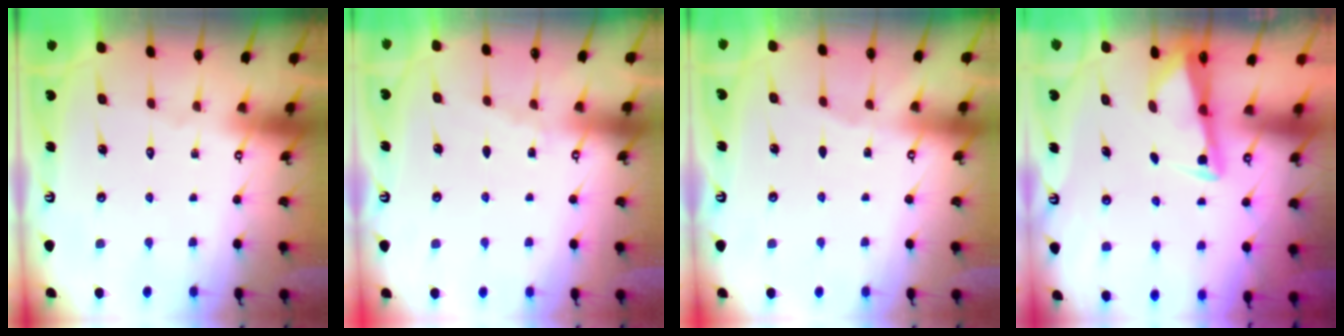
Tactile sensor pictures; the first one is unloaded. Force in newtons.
{"total": 2.9, "press": 2.9, "slide": 0.4}
{"total": 1.6, "press": 1.5, "slide": 0.3}
{"total": 2.9, "press": 2.9, "slide": 0.1}